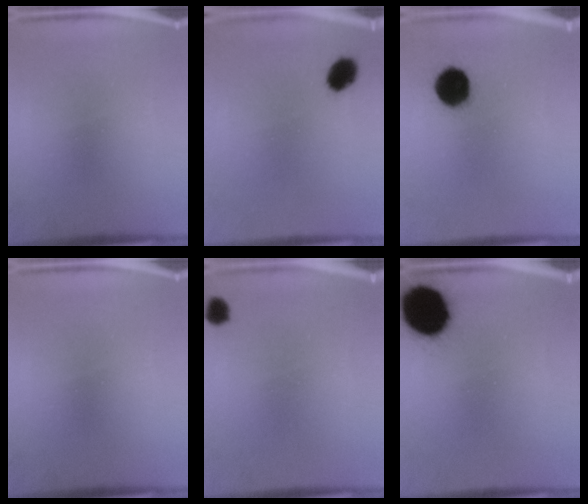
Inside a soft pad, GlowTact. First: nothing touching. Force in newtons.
{"total": 4.7}
{"total": 7.3}
{"total": 0.0}
{"total": 3.9}
{"total": 17.9}